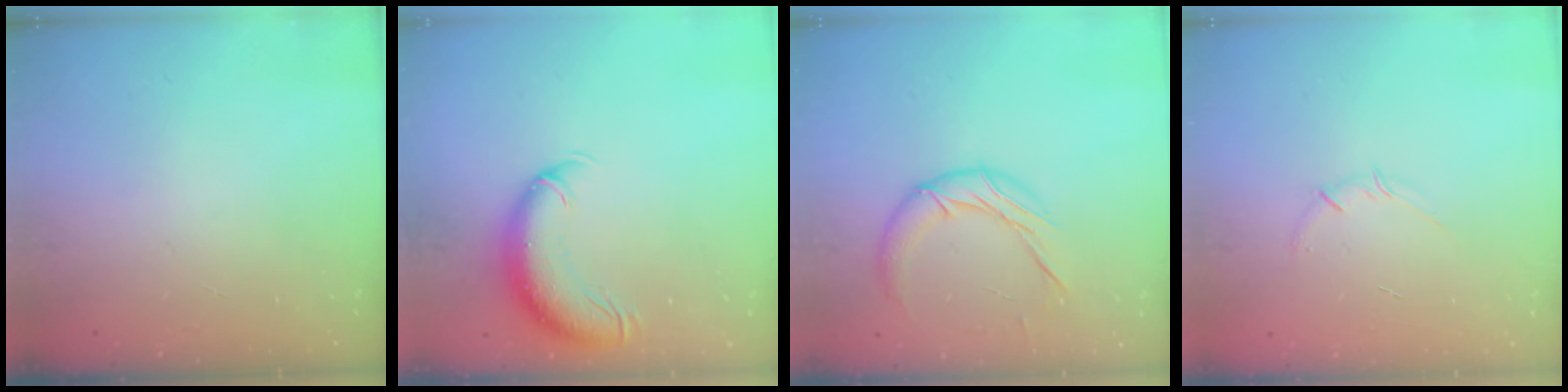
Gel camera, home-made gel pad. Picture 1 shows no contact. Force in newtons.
{"total": 11.9, "press": 11.6, "slide": 2.7}
{"total": 12.0, "press": 11.9, "slide": 0.7}
{"total": 3.6, "press": 3.4, "slide": 1.2}